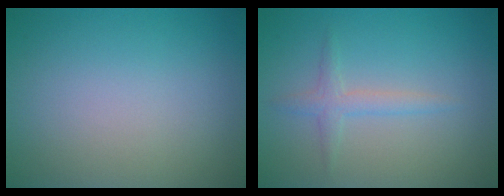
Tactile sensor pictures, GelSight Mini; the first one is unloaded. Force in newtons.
{"total": 1.7, "press": 1.7, "slide": 0.0}